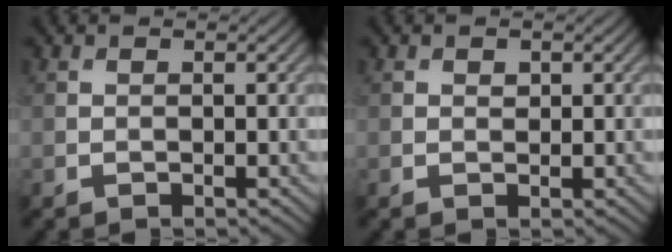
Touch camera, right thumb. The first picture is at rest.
{"total": 0.7, "force": [0.4, 0.5, 0.3], "torque": [-0.005, -0.003, 0.005]}